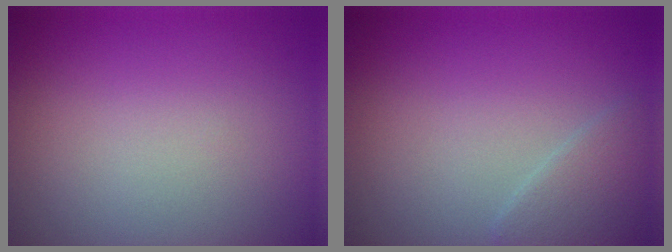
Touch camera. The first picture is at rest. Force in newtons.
{"total": 2.1, "press": 2.1, "slide": 0.1}